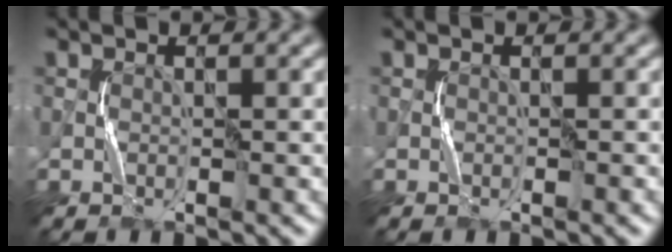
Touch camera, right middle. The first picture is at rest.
{"total": 0.0}